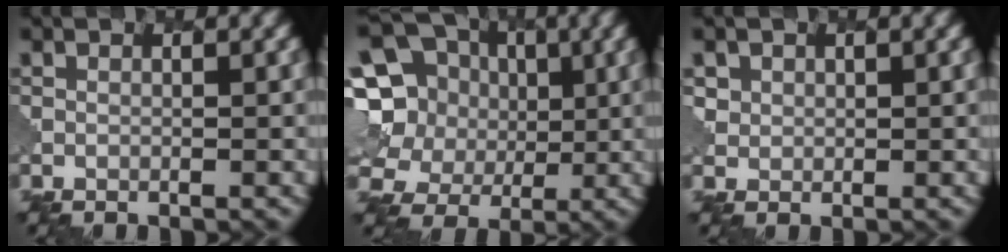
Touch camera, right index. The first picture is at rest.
{"total": 13.9, "force": [3.1, 12.4, 5.5], "torque": [-0.166, 0.033, 0.035]}
{"total": 1.5, "force": [0.8, 1.3, -0.3], "torque": [0.002, -0.004, 0.013]}